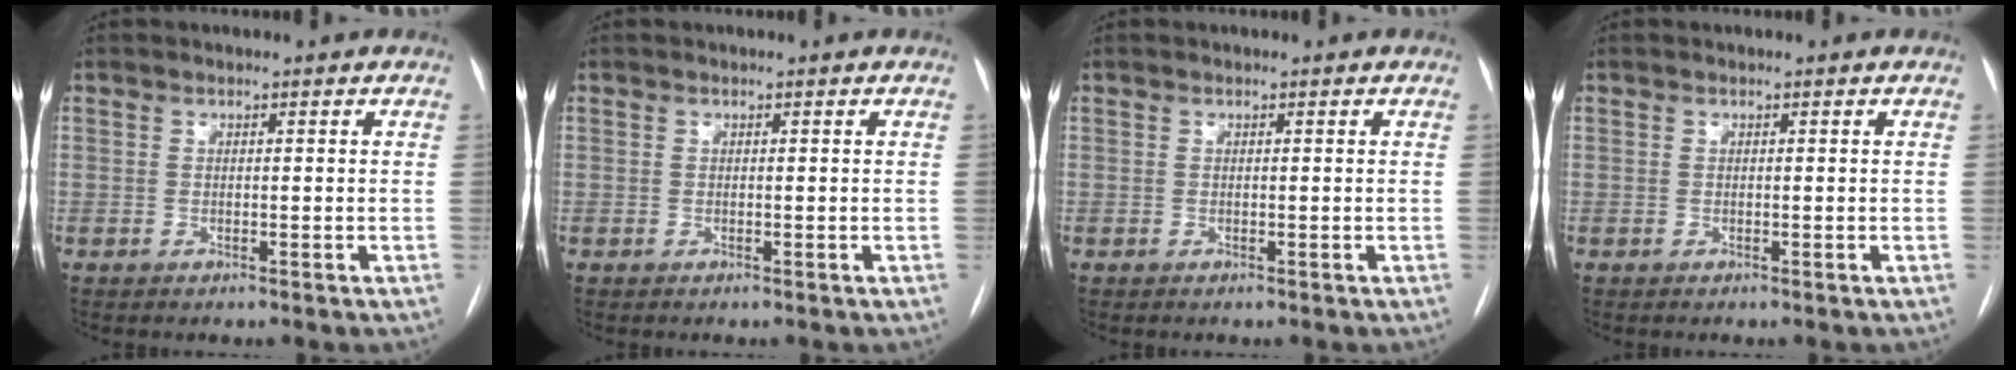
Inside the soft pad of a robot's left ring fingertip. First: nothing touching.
{"total": 0.0}
{"total": 0.0}
{"total": 0.0}